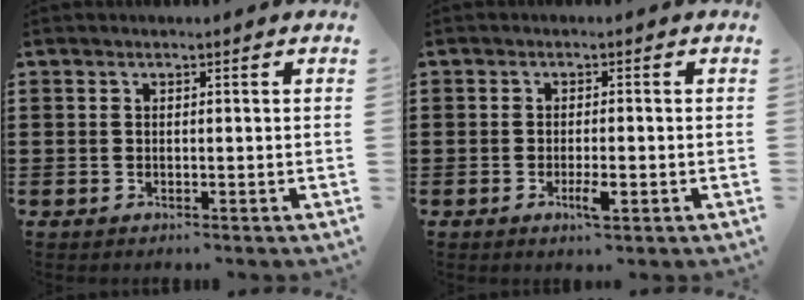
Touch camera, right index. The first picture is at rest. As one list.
[{"total": 3.0, "force": [-1.3, 0.6, 2.7], "torque": [-0.051, -0.004, -0.024]}]